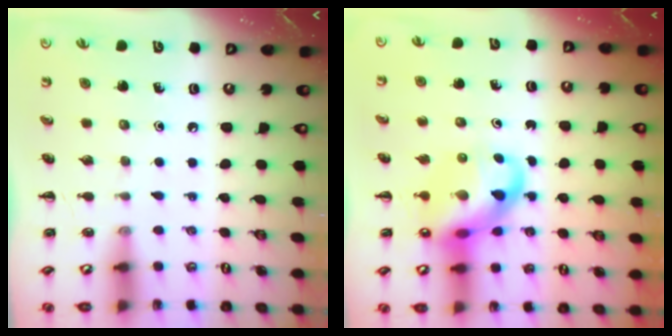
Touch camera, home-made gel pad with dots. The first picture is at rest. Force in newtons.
{"total": 12.5, "press": 12.0, "slide": 3.3}